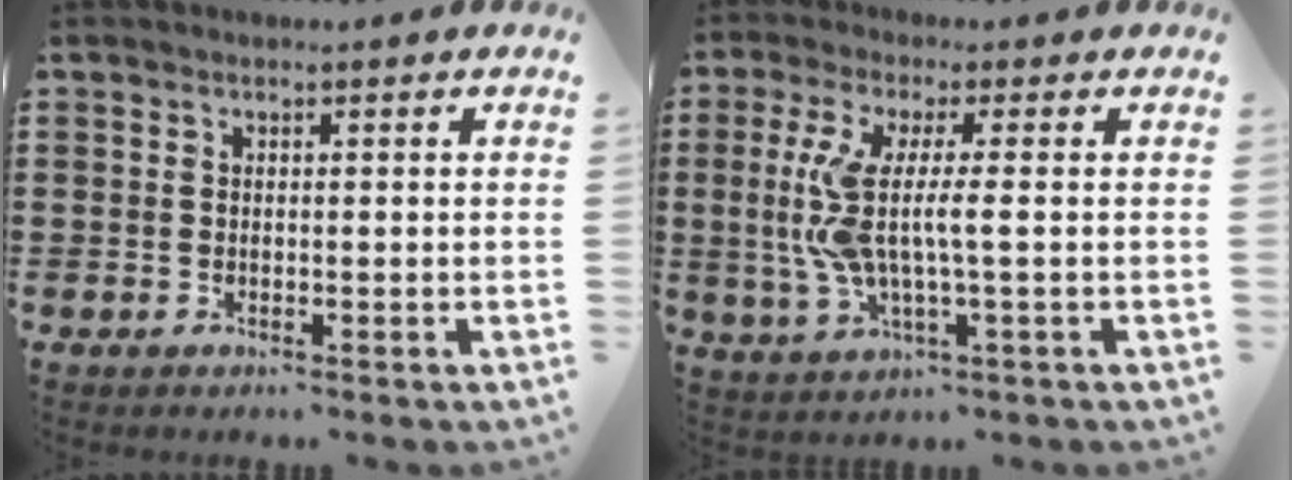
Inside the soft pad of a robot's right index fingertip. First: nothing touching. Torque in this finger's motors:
{"motor_torque": [0.75, 0.25, 0.94, 0.21]}